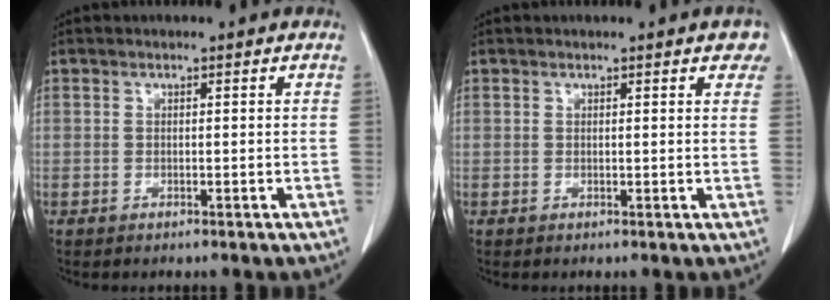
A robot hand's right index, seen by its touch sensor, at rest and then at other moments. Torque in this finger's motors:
{"motor_torque": [0.27, 0.49, 0.09, 0.00]}